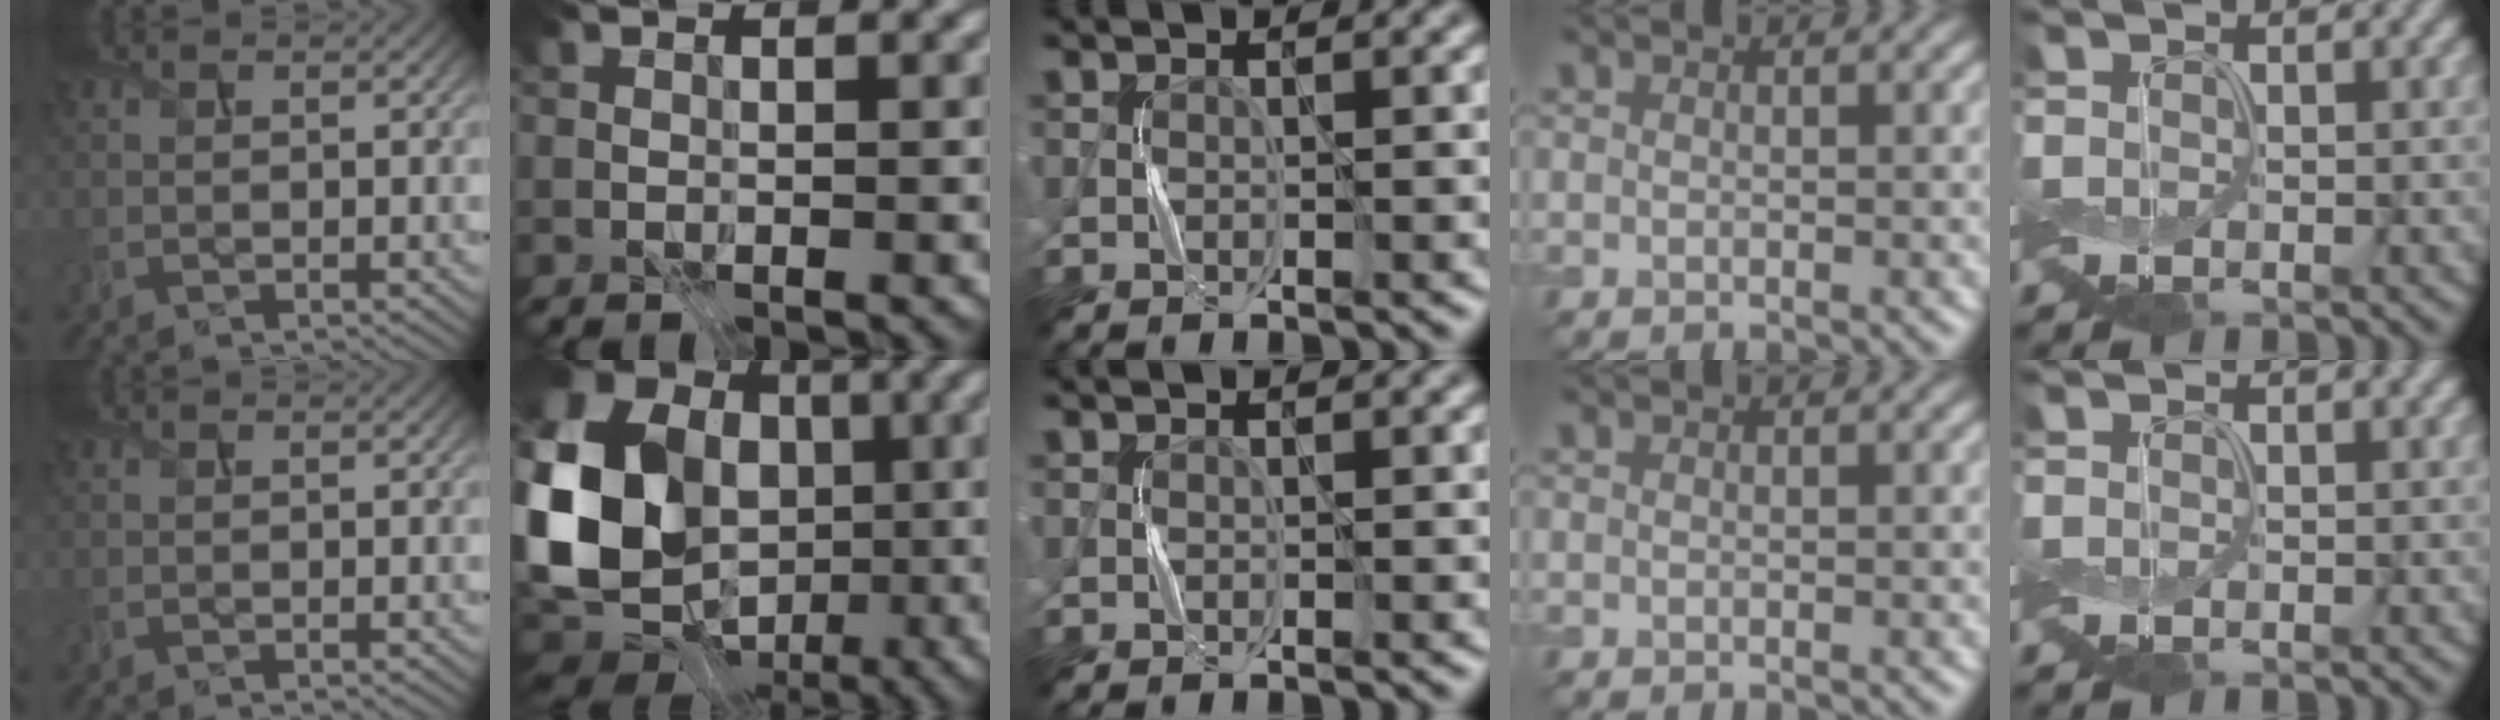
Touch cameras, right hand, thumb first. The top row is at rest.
{"index": {"total": 18.0, "force": [-0.8, 14.9, 10.1], "torque": [-0.213, -0.019, -0.023]}}